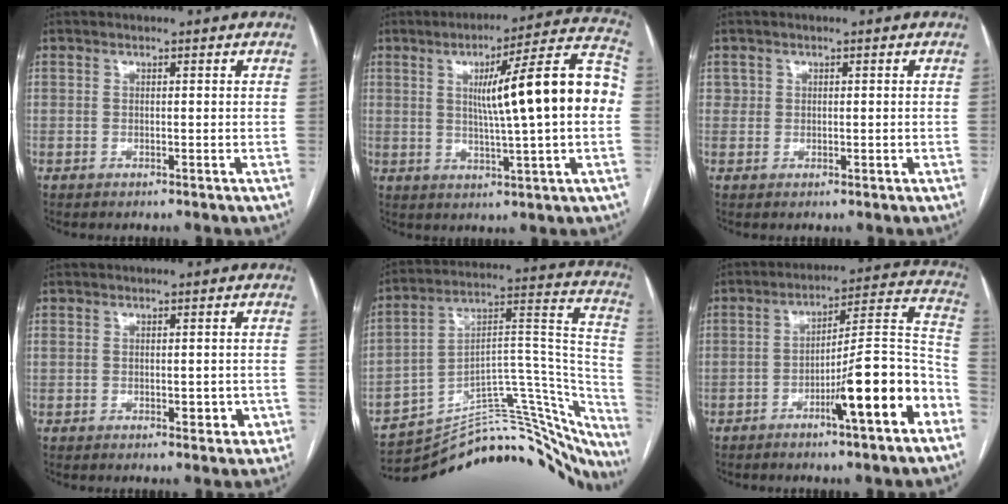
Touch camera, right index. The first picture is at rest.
{"total": 16.9, "force": [1.5, 0.0, 16.8], "torque": [-0.244, 0.023, 0.017]}
{"total": 1.2, "force": [0.2, 1.2, 0.3], "torque": [-0.003, 0.004, 0.006]}
{"total": 3.3, "force": [-0.7, 2.0, 2.6], "torque": [-0.034, 0.014, 0.002]}
{"total": 34.3, "force": [-31.4, 8.2, 11.1], "torque": [-0.098, 0.044, -0.404]}
{"total": 15.0, "force": [-6.7, 1.1, 13.3], "torque": [-0.188, 0.017, -0.103]}